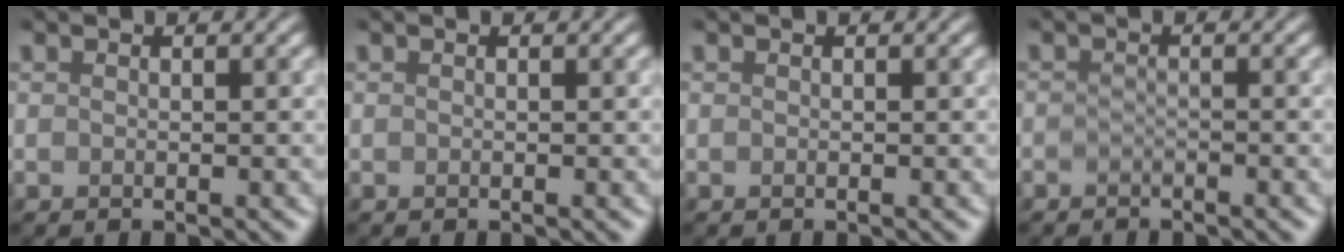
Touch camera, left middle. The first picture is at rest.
{"total": 0.0}
{"total": 0.0}
{"total": 0.9, "force": [-0.8, 0.0, 0.1], "torque": [-0.002, 0.002, -0.017]}